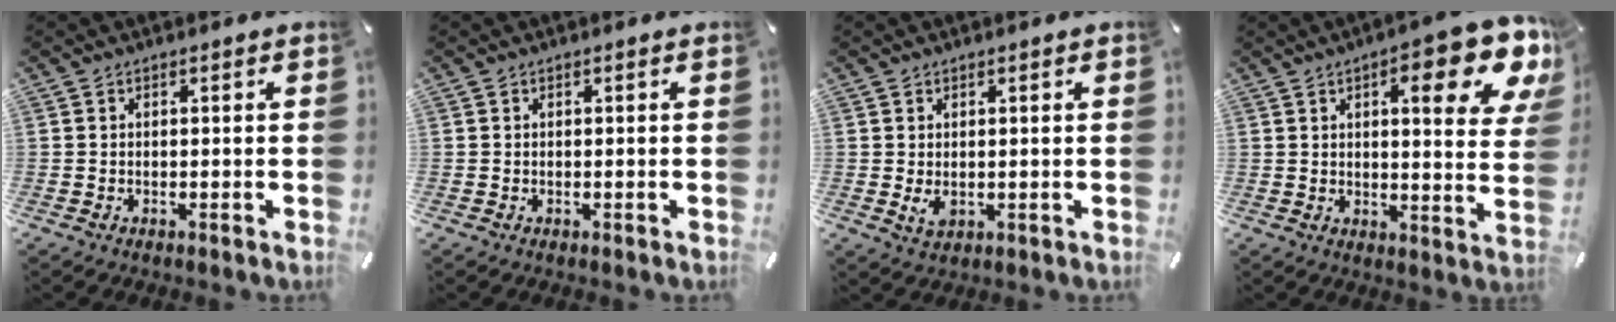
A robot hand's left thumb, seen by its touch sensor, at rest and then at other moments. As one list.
[{"total": 0.0}, {"total": 2.5, "force": [0.0, 1.7, 1.9], "torque": [-0.042, -0.007, -0.004]}, {"total": 15.5, "force": [8.3, 4.1, 12.4], "torque": [-0.157, -0.053, 0.124]}]